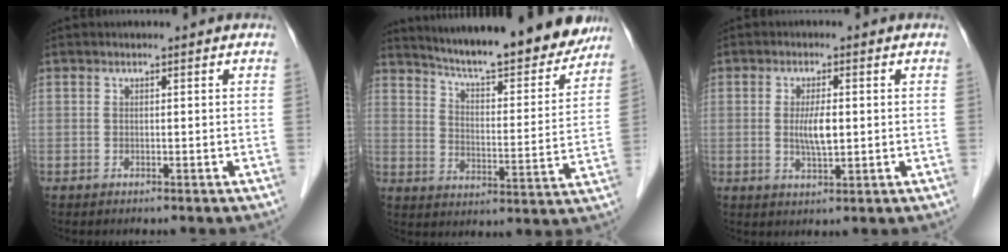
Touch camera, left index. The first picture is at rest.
{"total": 21.4, "force": [19.1, 3.1, 9.1], "torque": [-0.137, -0.029, 0.260]}
{"total": 4.1, "force": [-0.1, 1.0, 4.0], "torque": [-0.078, -0.005, 0.000]}